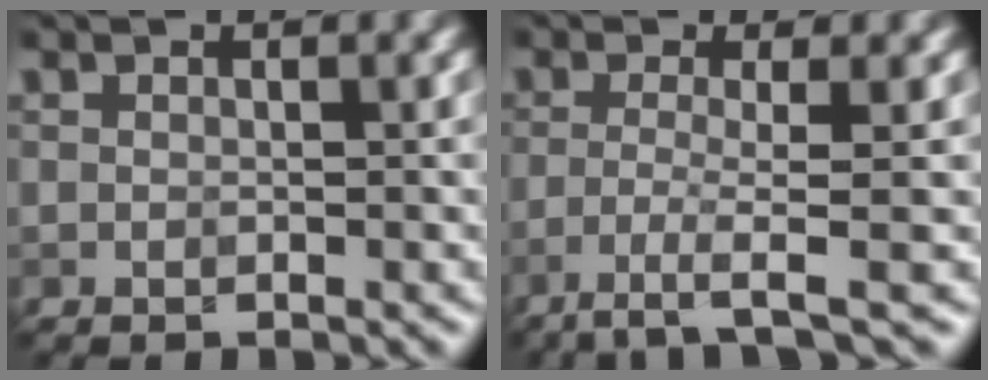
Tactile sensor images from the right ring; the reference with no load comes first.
{"total": 3.5, "force": [-1.7, 0.3, 3.0], "torque": [-0.054, -0.003, -0.046]}